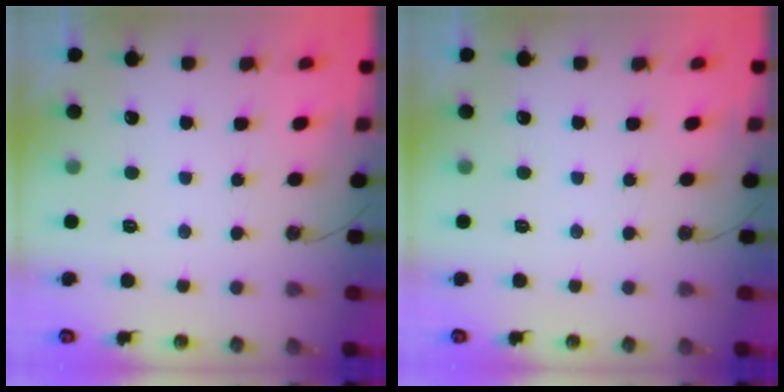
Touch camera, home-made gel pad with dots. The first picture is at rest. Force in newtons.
{"total": 0.0}